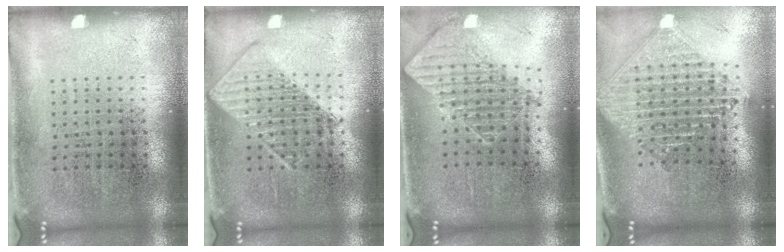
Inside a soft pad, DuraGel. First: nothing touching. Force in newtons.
{"total": 2.5, "press": 2.5, "slide": 0.4}
{"total": 1.7, "press": 1.3, "slide": 1.0}
{"total": 2.4, "press": 1.9, "slide": 1.5}